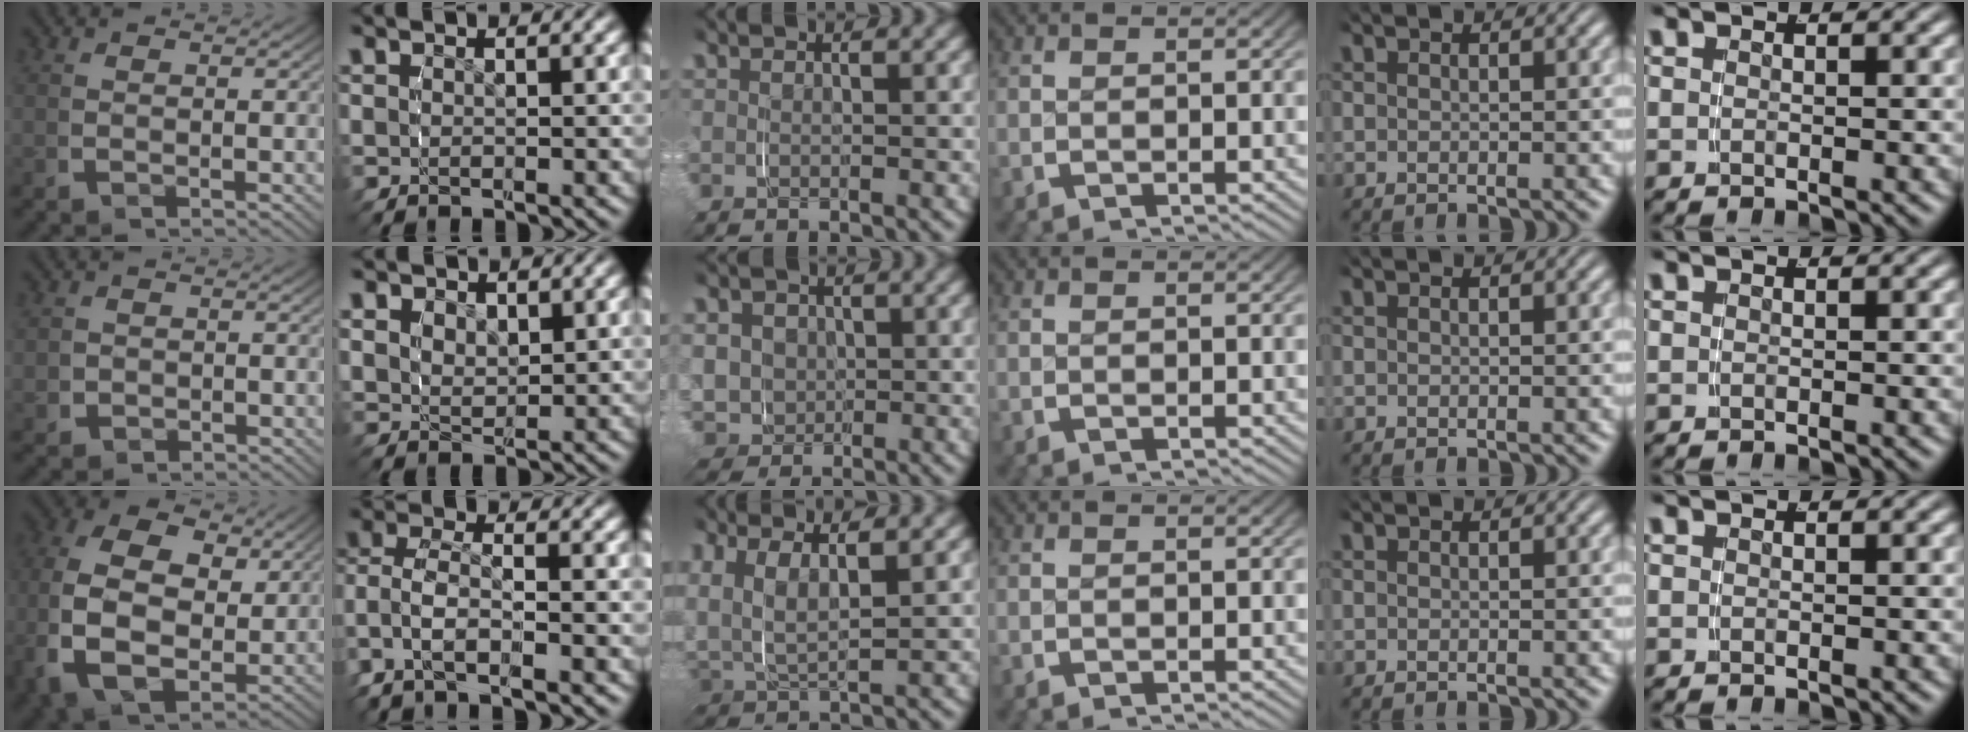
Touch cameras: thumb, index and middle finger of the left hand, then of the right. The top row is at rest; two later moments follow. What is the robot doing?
{"motion": "grasp_and_lifting", "object": "jacket"}